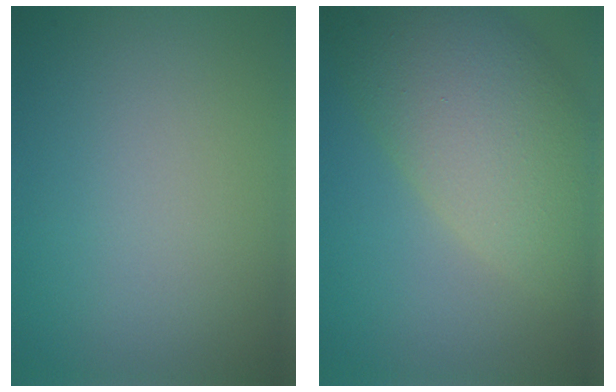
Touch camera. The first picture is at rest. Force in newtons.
{"total": 10.6, "press": 10.6, "slide": 0.9}